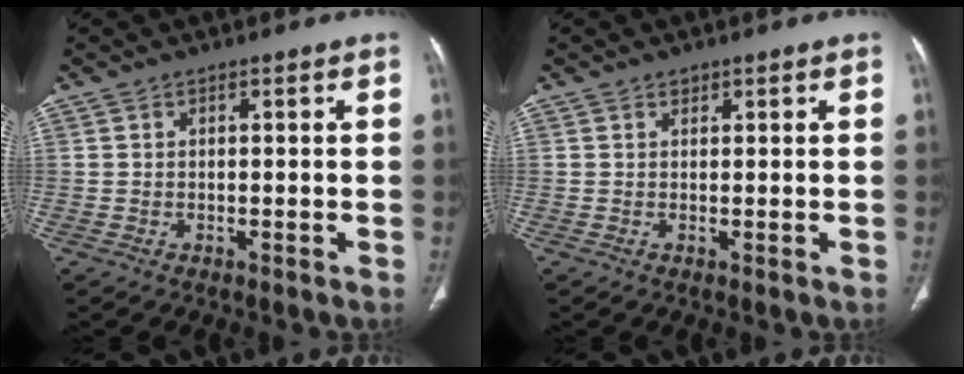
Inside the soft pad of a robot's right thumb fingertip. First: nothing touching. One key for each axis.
{"total": 0.5, "fx": 0.3, "fy": 0.4, "fz": 0.1, "tx": 0.001, "ty": -0.002, "tz": 0.004}